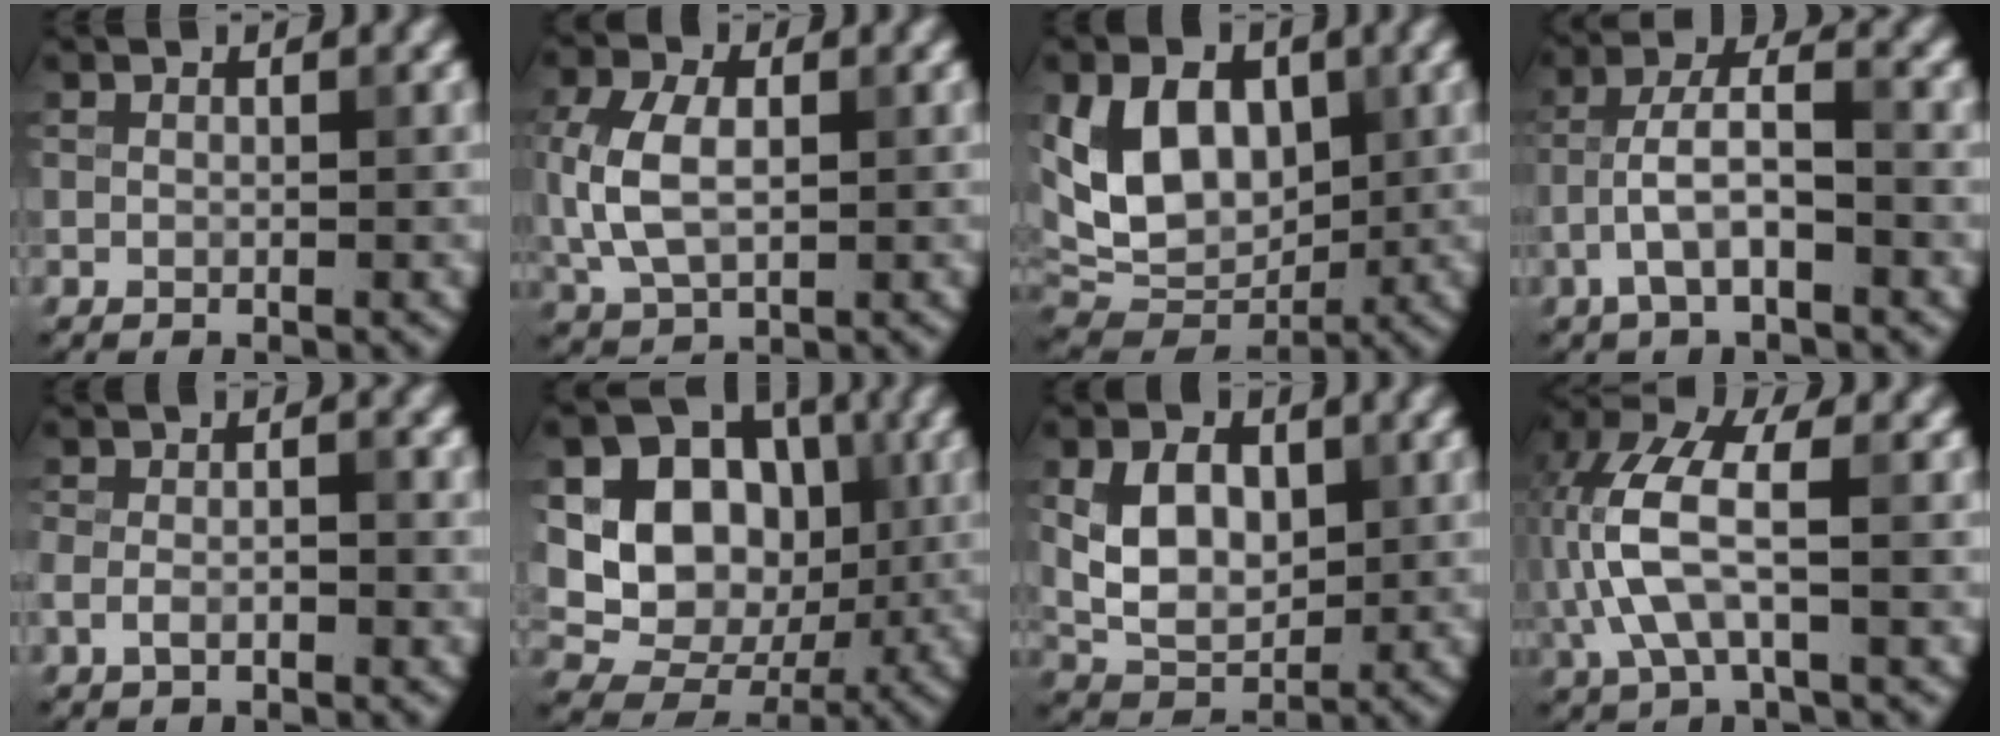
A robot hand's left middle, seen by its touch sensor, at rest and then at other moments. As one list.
[{"total": 5.7, "force": [0.2, 3.6, 4.4], "torque": [-0.107, 0.003, 0.005]}, {"total": 9.8, "force": [1.8, 6.9, 6.7], "torque": [-0.125, -0.005, 0.027]}, {"total": 4.7, "force": [-1.9, 1.6, 4.0], "torque": [-0.078, 0.013, -0.038]}, {"total": 2.3, "force": [-1.0, 1.0, 1.7], "torque": [-0.037, 0.002, -0.025]}, {"total": 13.5, "force": [2.1, 11.4, 6.9], "torque": [-0.132, 0.034, 0.030]}, {"total": 5.8, "force": [0.7, 3.9, 4.2], "torque": [-0.080, -0.002, 0.013]}, {"total": 7.3, "force": [-0.6, 3.2, 6.5], "torque": [-0.164, 0.019, -0.017]}]